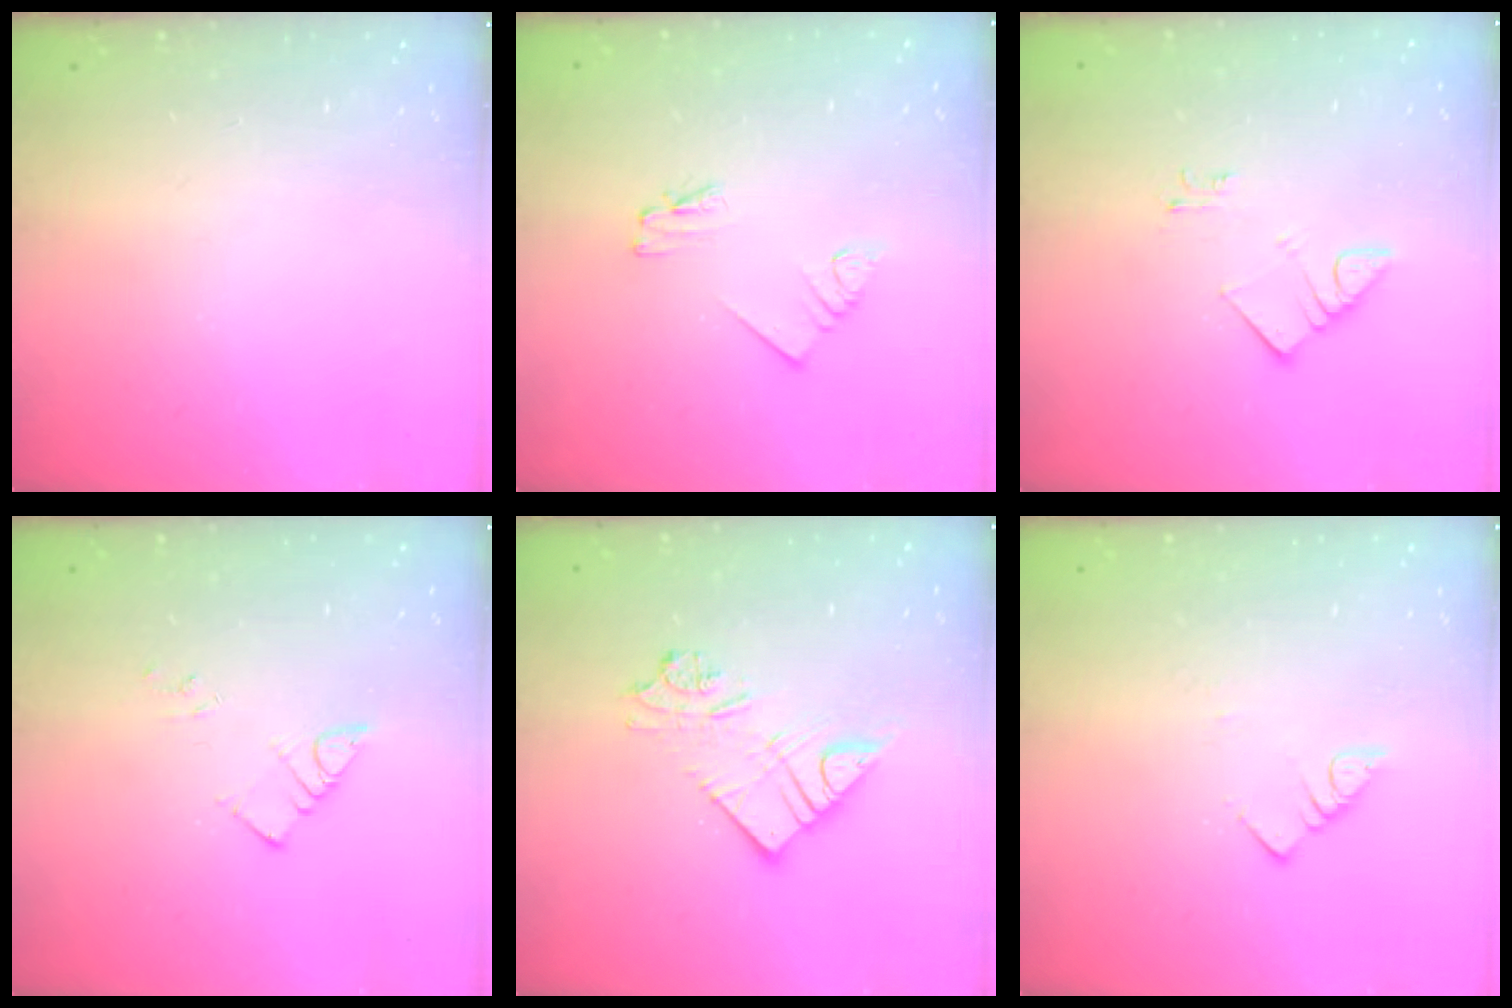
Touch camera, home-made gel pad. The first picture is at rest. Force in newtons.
{"total": 1.6, "press": 1.5, "slide": 0.2}
{"total": 3.5, "press": 3.5, "slide": 0.2}
{"total": 3.2, "press": 3.2, "slide": 0.4}
{"total": 10.8, "press": 10.8, "slide": 1.1}
{"total": 2.8, "press": 2.8, "slide": 0.2}